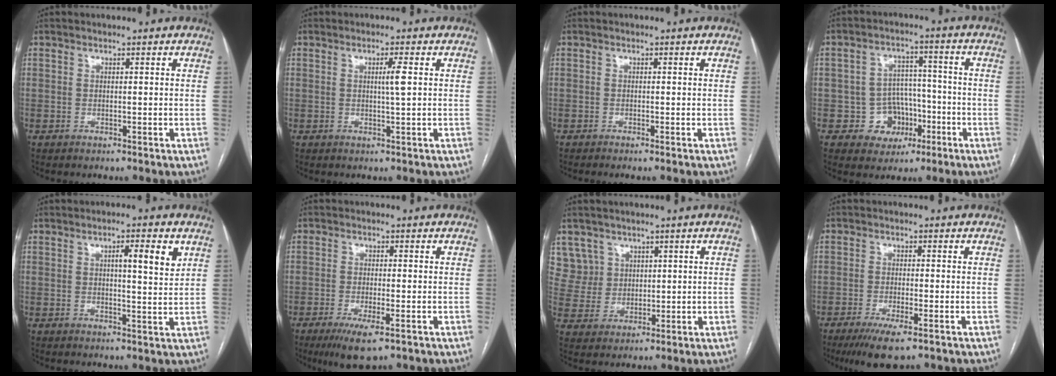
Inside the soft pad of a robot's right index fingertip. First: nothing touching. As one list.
[{"total": 2.4, "force": [0.5, -0.3, 2.3], "torque": [-0.042, -0.003, 0.007]}, {"total": 0.7, "force": [-0.5, -0.2, 0.5], "torque": [-0.011, 0.001, -0.010]}, {"total": 7.1, "force": [-2.6, 6.5, 1.1], "torque": [-0.001, 0.023, -0.030]}, {"total": 5.2, "force": [2.2, 0.7, 4.7], "torque": [-0.071, 0.000, 0.030]}, {"total": 5.9, "force": [-3.2, 0.9, 4.9], "torque": [-0.089, -0.015, -0.051]}, {"total": 6.5, "force": [3.7, 5.4, -0.2], "torque": [0.006, 0.011, 0.086]}, {"total": 6.2, "force": [-3.8, 0.7, 4.8], "torque": [-0.085, -0.016, -0.063]}]